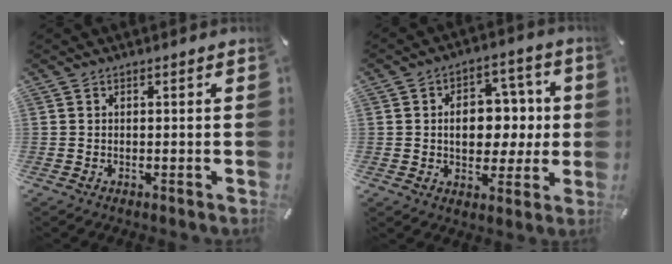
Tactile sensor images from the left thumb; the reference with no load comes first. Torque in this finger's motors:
{"motor_torque": [1.48, 1.52, 1.11, -0.02, 0.22]}